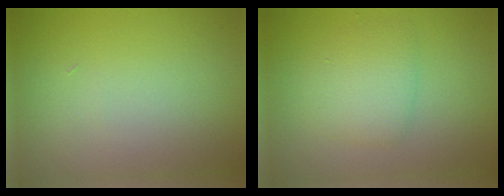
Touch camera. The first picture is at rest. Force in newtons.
{"total": 2.9, "press": 2.9, "slide": 0.1}